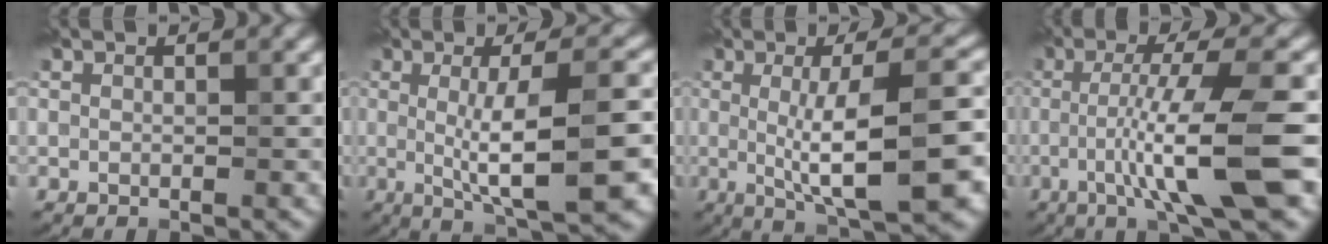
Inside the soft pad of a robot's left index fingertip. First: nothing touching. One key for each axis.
{"total": 9.1, "fx": -0.4, "fy": 2.1, "fz": 8.9, "tx": -0.115, "ty": -0.004, "tz": -0.006}
{"total": 10.4, "fx": -0.5, "fy": 2.5, "fz": 10.1, "tx": -0.127, "ty": 0.001, "tz": -0.008}
{"total": 9.3, "fx": -2.5, "fy": 1.2, "fz": 8.9, "tx": -0.136, "ty": 0.007, "tz": -0.043}